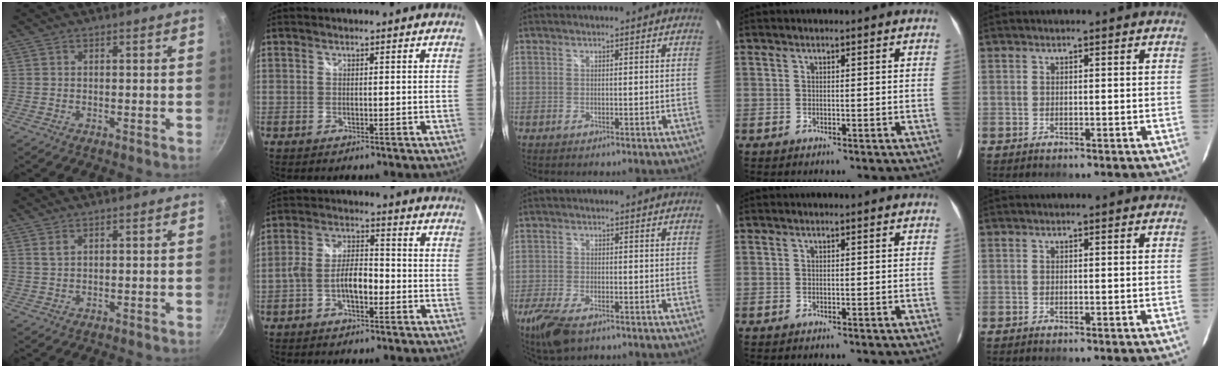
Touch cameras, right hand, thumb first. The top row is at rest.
{"thumb": {"total": 1.6, "force": [0.9, 0.7, 1.1], "torque": [-0.021, -0.001, 0.021]}, "index": {"total": 6.4, "force": [-2.5, 2.8, 5.1], "torque": [-0.106, 0.015, -0.044]}, "middle": {"total": 7.7, "force": [-5.4, 3.0, 4.6], "torque": [-0.122, -0.025, -0.101]}}